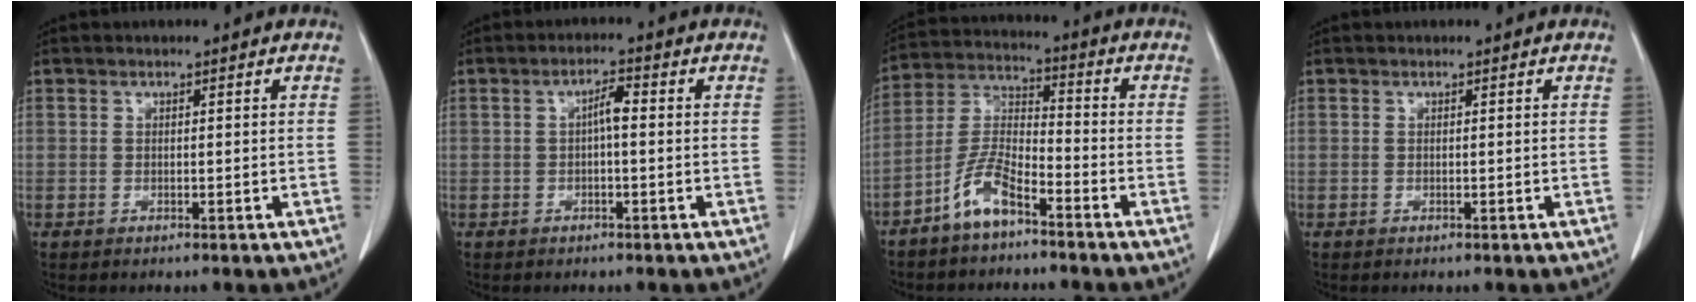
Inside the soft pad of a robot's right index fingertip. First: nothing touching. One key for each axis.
{"total": 2.7, "fx": 0.0, "fy": 0.6, "fz": 2.7, "tx": -0.045, "ty": 0.008, "tz": -0.001}
{"total": 7.7, "fx": -5.2, "fy": 2.2, "fz": 5.3, "tx": -0.122, "ty": 0.004, "tz": -0.109}
{"total": 0.0}